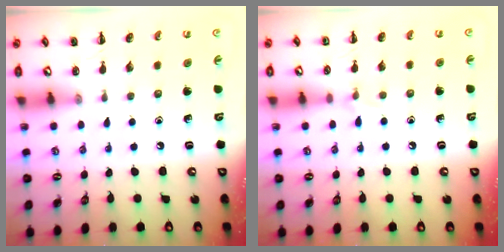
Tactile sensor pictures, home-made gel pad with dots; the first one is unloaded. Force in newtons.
{"total": 4.3, "press": 4.1, "slide": 1.4}